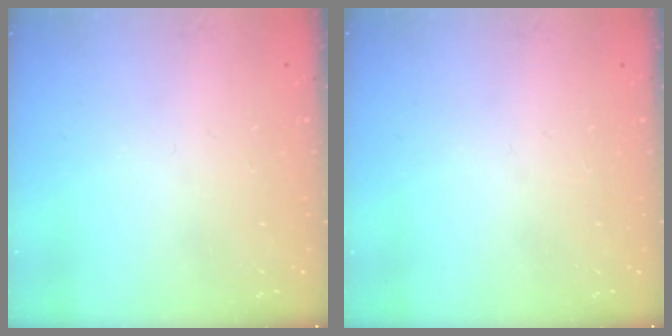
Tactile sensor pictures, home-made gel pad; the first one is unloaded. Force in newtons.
{"total": 0.0}